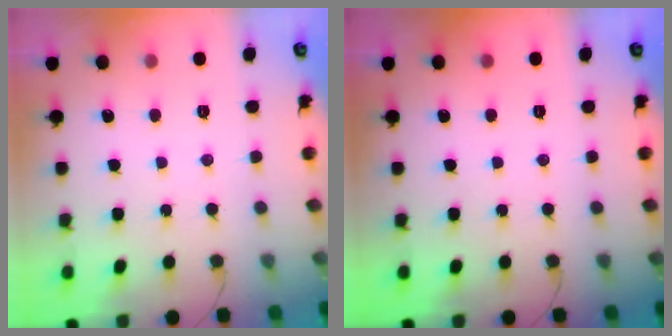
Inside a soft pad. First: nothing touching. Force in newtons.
{"total": 0.0}